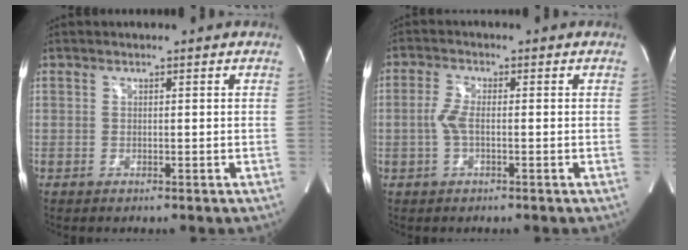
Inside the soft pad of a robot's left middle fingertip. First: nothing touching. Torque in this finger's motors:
{"motor_torque": [0.77, 0.45, 0.42, 0.10]}